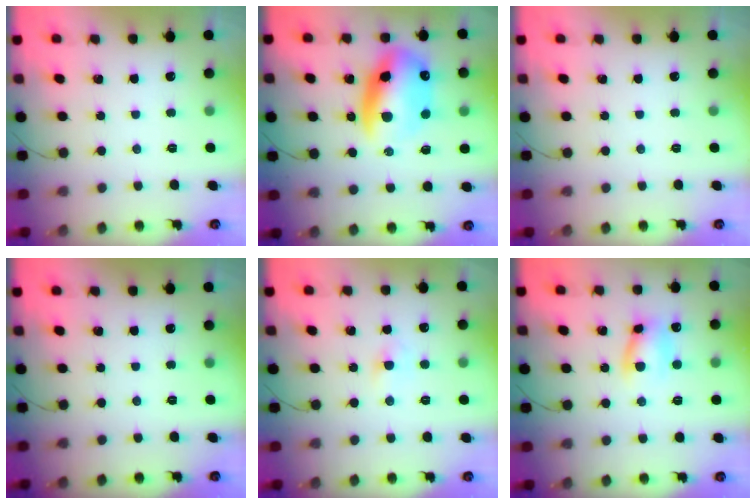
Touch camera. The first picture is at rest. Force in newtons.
{"total": 16.4, "press": 15.8, "slide": 4.4}
{"total": 0.0}
{"total": 0.0}
{"total": 3.8, "press": 3.6, "slide": 1.2}
{"total": 7.9, "press": 7.9, "slide": 0.5}